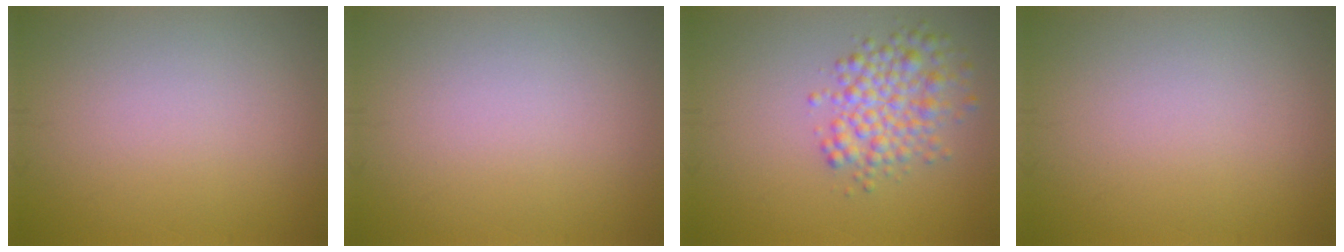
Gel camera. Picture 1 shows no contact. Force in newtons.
{"total": 0.0}
{"total": 4.3, "press": 4.3, "slide": 0.2}
{"total": 0.0}